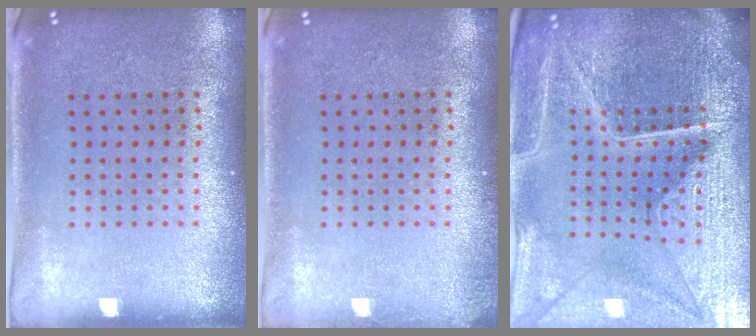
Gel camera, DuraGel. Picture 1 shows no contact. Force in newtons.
{"total": 0.7, "press": 0.7, "slide": 0.2}
{"total": 6.2, "press": 5.5, "slide": 2.9}